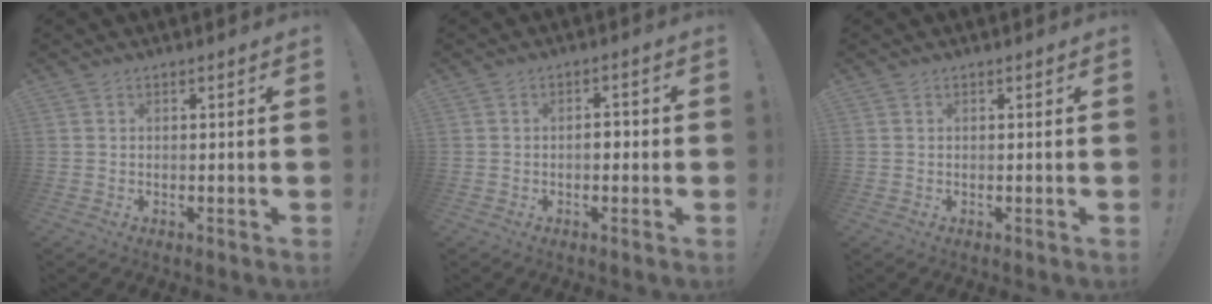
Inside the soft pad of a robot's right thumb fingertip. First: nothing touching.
{"total": 3.3, "force": [-0.9, 2.1, 2.5], "torque": [-0.034, 0.006, -0.020]}
{"total": 0.0}